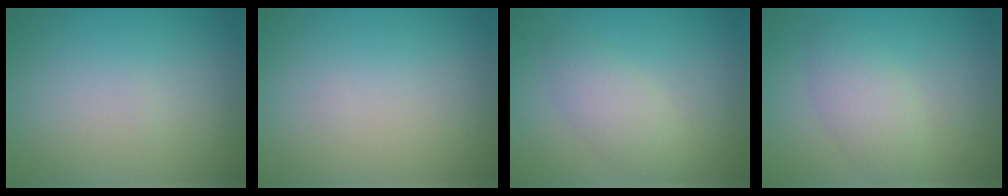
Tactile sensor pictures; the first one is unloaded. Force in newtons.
{"total": 0.0}
{"total": 2.7, "press": 2.6, "slide": 0.1}
{"total": 2.9, "press": 2.9, "slide": 0.1}